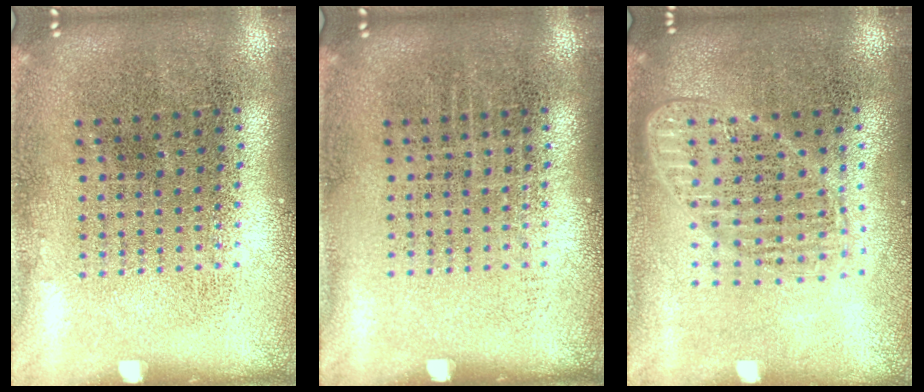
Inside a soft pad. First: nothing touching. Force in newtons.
{"total": 0.0}
{"total": 1.6, "press": 1.4, "slide": 0.8}